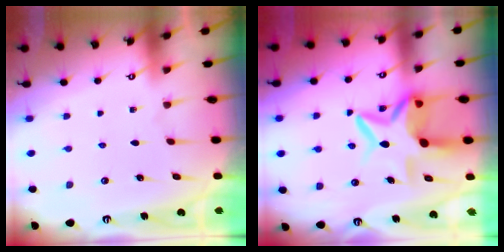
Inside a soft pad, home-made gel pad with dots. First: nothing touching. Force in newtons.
{"total": 11.1, "press": 11.1, "slide": 1.1}